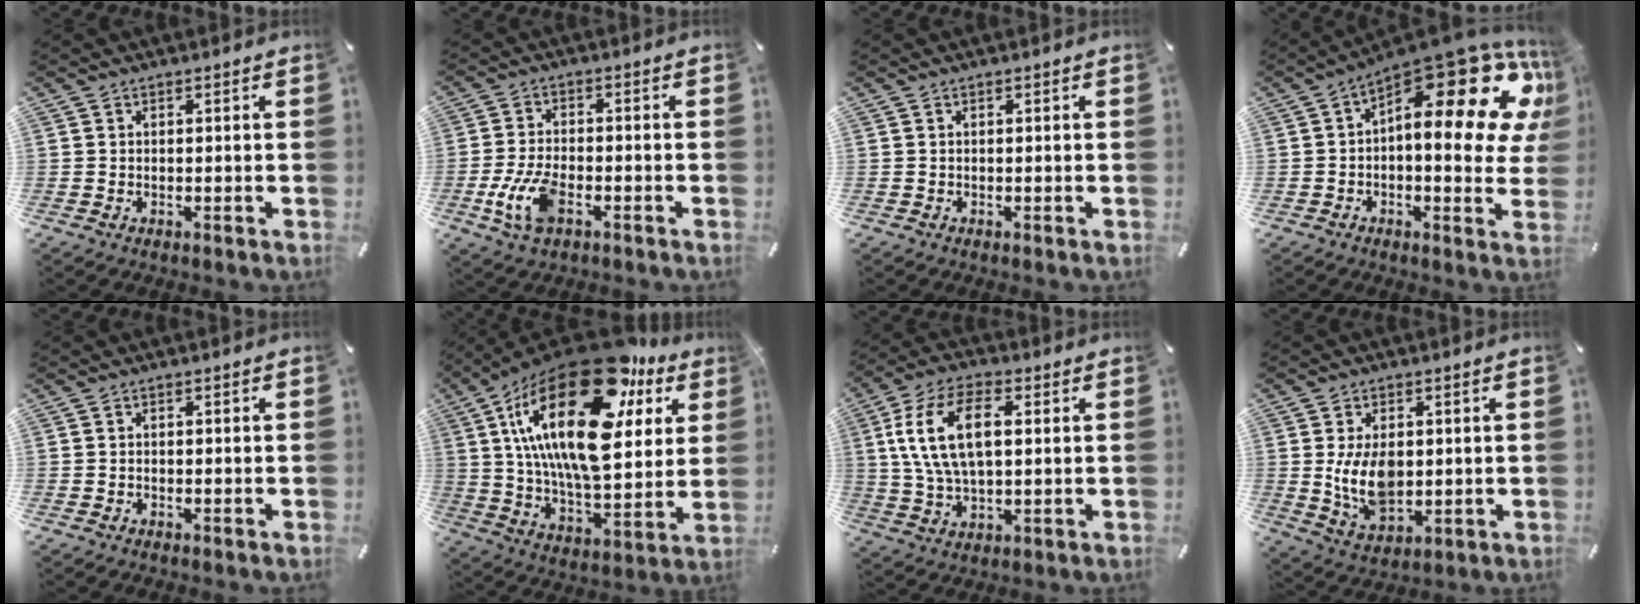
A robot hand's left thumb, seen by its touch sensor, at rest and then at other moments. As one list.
[{"total": 9.6, "force": [-3.5, 4.9, 7.4], "torque": [-0.174, -0.005, -0.064]}, {"total": 0.0}, {"total": 22.1, "force": [9.1, 8.9, 18.1], "torque": [-0.241, -0.082, 0.148]}, {"total": 0.7, "force": [-0.4, 0.3, 0.4], "torque": [-0.010, -0.001, -0.007]}, {"total": 32.9, "force": [13.6, 15.9, 25.4], "torque": [-0.478, -0.079, 0.228]}, {"total": 13.9, "force": [3.5, 7.4, 11.2], "torque": [-0.257, 0.006, 0.057]}, {"total": 9.9, "force": [0.9, 6.4, 7.5], "torque": [-0.162, -0.008, 0.012]}]